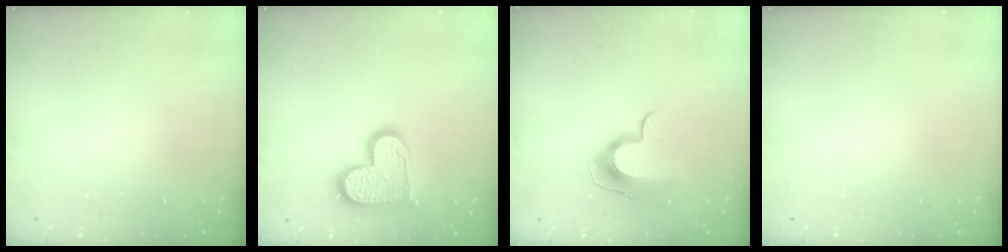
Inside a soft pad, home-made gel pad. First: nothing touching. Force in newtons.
{"total": 14.3, "press": 14.3, "slide": 1.1}
{"total": 9.5, "press": 9.5, "slide": 0.4}
{"total": 0.0}